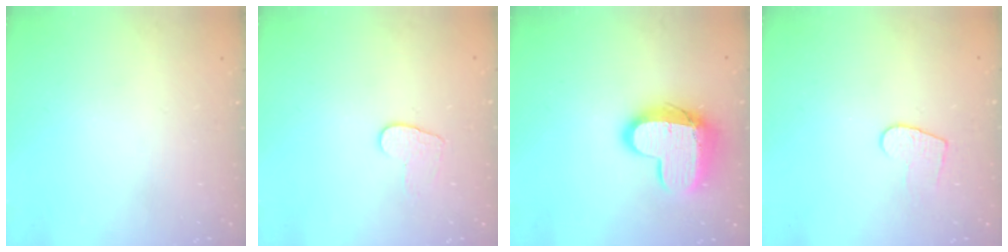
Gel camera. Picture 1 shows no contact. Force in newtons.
{"total": 5.3, "press": 5.3, "slide": 0.5}
{"total": 14.1, "press": 14.1, "slide": 1.1}
{"total": 6.7, "press": 6.7, "slide": 0.4}